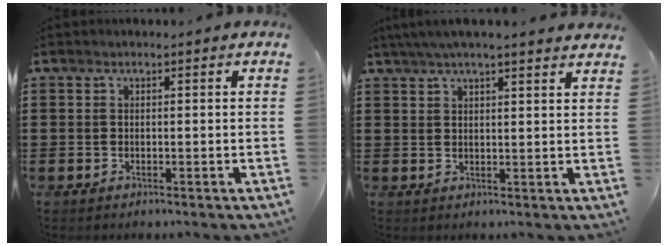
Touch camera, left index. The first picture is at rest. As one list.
[{"total": 4.1, "force": [3.5, -0.1, 2.1], "torque": [-0.051, -0.003, 0.064]}]